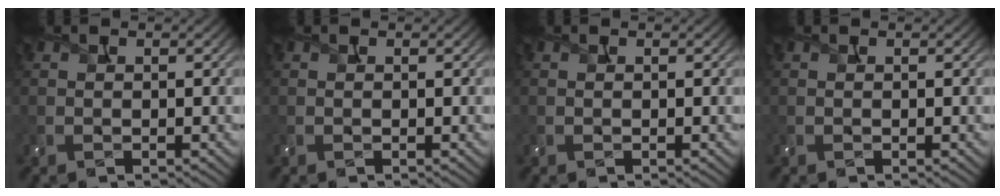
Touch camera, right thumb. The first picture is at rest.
{"total": 0.0}
{"total": 0.0}
{"total": 0.0}